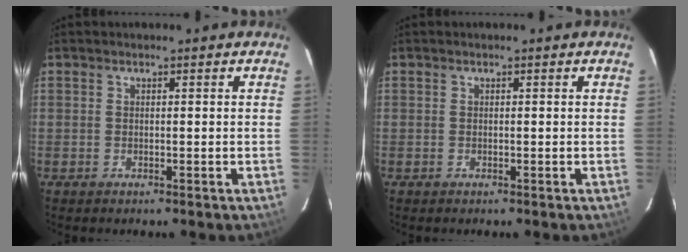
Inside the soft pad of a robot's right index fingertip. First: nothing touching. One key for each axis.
{"total": 0.0}